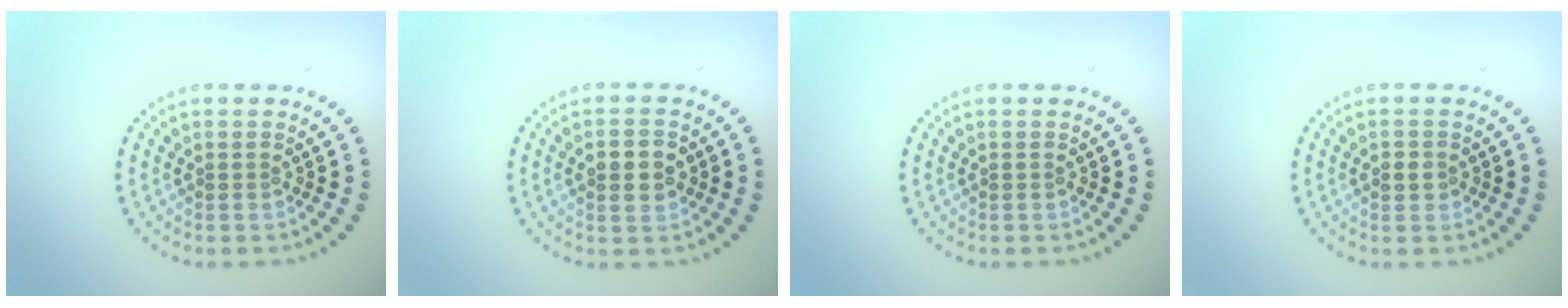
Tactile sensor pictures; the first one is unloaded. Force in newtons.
{"total": 2.9, "press": 2.9, "slide": 0.0}
{"total": 0.0}
{"total": 1.1, "press": 1.0, "slide": 0.3}